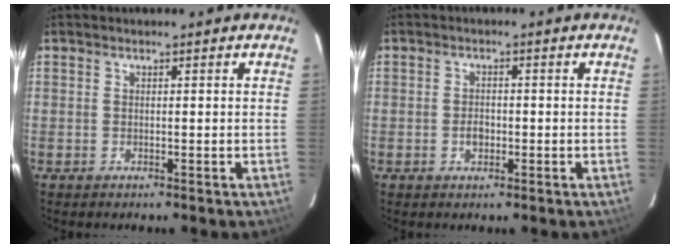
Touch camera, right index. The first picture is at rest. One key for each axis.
{"total": 2.3, "fx": -0.8, "fy": 1.6, "fz": 1.5, "tx": -0.028, "ty": 0.001, "tz": -0.013}